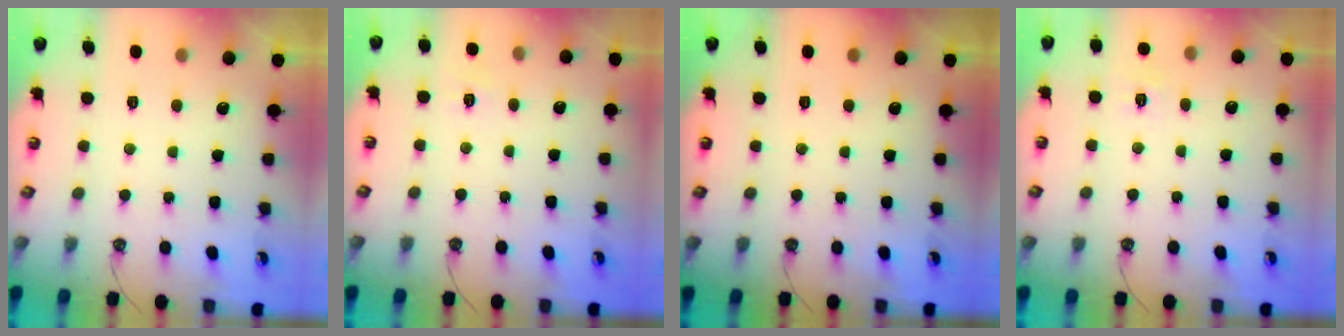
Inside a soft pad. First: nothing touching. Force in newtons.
{"total": 4.8, "press": 4.8, "slide": 0.6}
{"total": 0.0}
{"total": 5.0, "press": 4.9, "slide": 0.6}